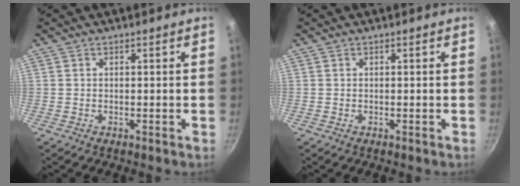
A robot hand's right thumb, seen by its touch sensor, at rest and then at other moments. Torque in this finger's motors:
{"motor_torque": [0.00, 0.00, 0.00, 0.00, 0.00]}